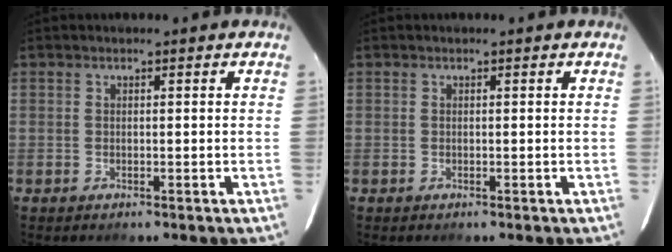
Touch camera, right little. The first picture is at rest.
{"total": 0.0}